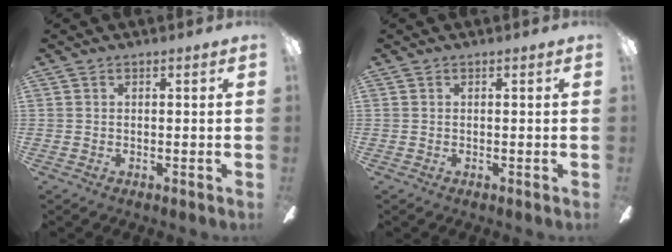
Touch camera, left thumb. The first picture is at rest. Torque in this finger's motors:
{"motor_torque": [0.00, 0.00, 0.14, 0.14, 0.00]}